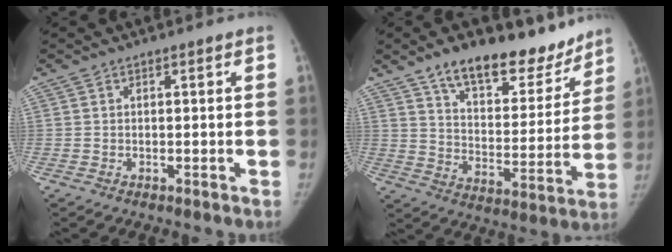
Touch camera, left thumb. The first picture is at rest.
{"total": 18.8, "force": [14.1, 8.5, 9.0], "torque": [-0.080, -0.080, 0.221]}